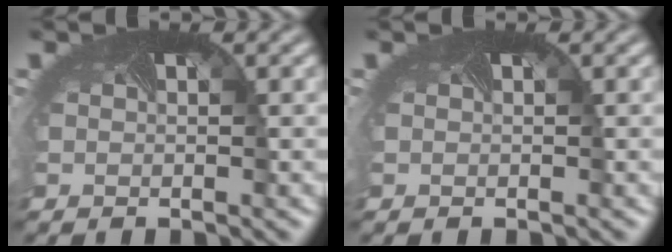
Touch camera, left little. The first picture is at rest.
{"total": 0.0}